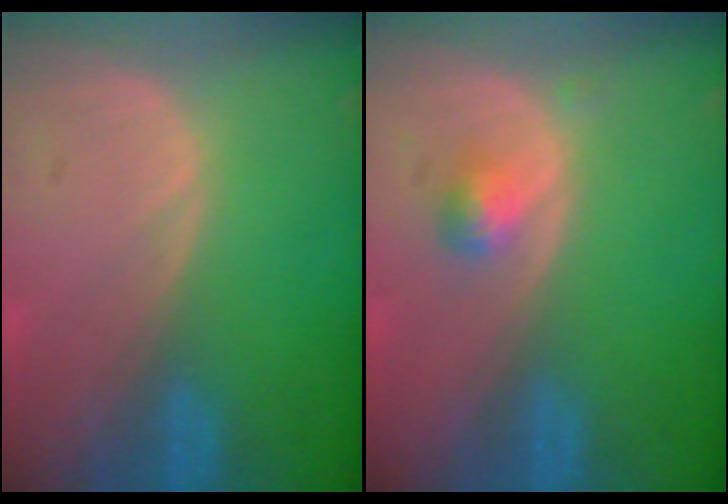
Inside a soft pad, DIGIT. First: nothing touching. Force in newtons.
{"total": 2.0, "press": 2.0, "slide": 0.2}